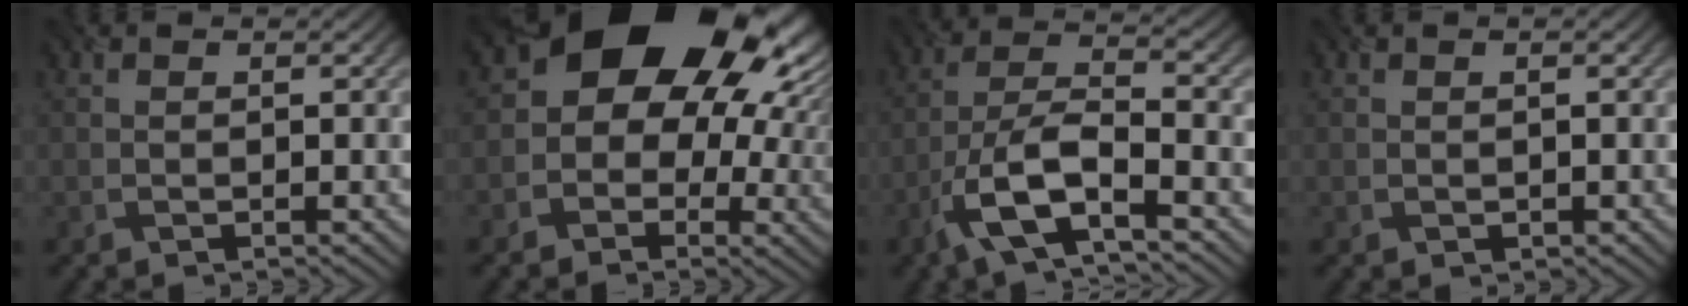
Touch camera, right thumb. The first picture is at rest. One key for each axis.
{"total": 17.7, "fx": 4.5, "fy": 12.4, "fz": 11.8, "tx": -0.150, "ty": 0.004, "tz": 0.071}
{"total": 9.5, "fx": -5.2, "fy": 2.9, "fz": 7.5, "tx": -0.151, "ty": 0.005, "tz": -0.110}
{"total": 0.6, "fx": 0.0, "fy": 0.6, "fz": 0.1, "tx": 0.001, "ty": -0.004, "tz": -0.001}